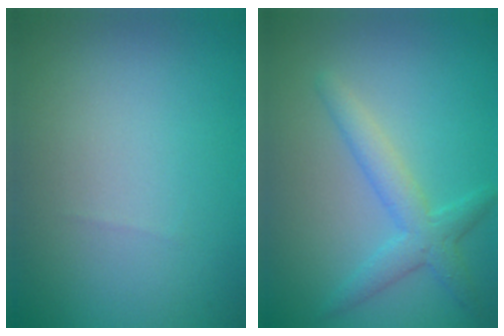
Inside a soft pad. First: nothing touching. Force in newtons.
{"total": 2.9, "press": 2.9, "slide": 0.1}